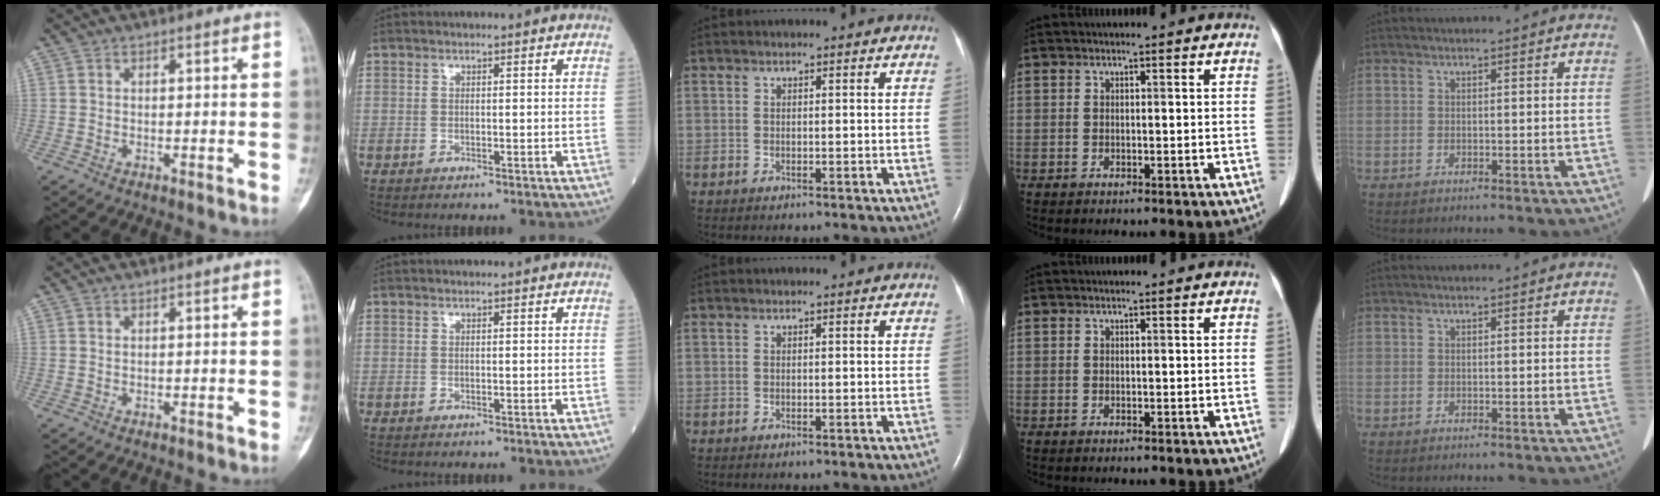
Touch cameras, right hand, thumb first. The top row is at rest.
{}